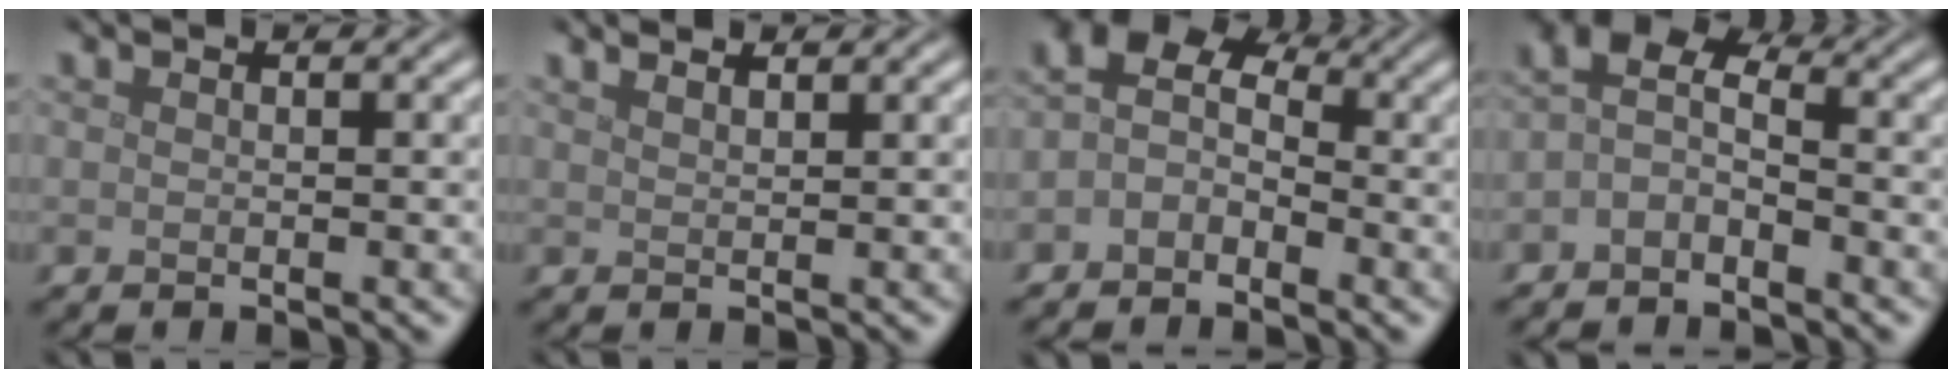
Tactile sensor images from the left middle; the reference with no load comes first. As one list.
[{"total": 2.3, "force": [2.0, 0.7, 1.0], "torque": [-0.006, 0.007, 0.012]}, {"total": 4.0, "force": [-0.9, 2.8, 2.7], "torque": [-0.050, 0.009, -0.029]}, {"total": 3.4, "force": [-0.9, 2.0, 2.6], "torque": [-0.051, 0.010, -0.031]}]